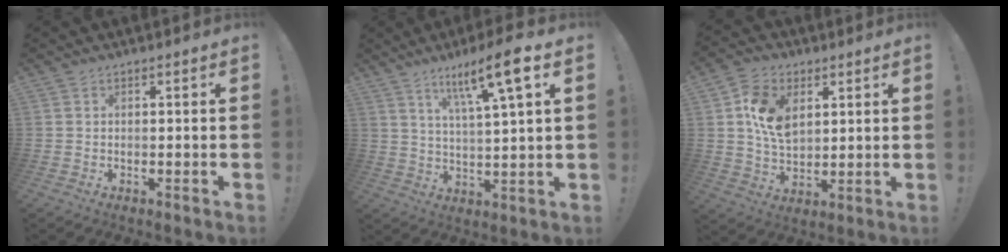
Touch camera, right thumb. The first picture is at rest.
{"total": 12.4, "force": [6.7, 1.3, 10.4], "torque": [-0.172, -0.034, 0.099]}
{"total": 12.6, "force": [4.4, 8.9, 7.8], "torque": [-0.140, -0.003, 0.084]}